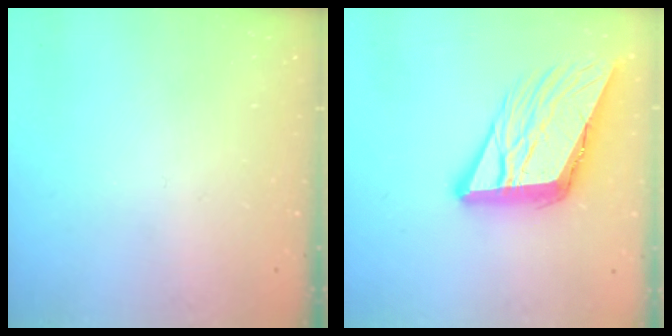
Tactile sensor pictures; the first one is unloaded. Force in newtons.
{"total": 16.4, "press": 16.2, "slide": 2.8}